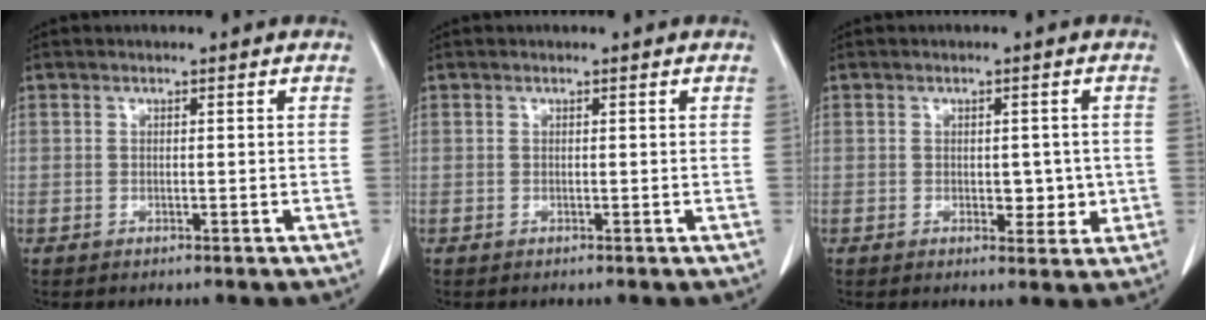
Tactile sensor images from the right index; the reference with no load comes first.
{"total": 0.0}
{"total": 3.9, "force": [-0.4, 2.2, 3.1], "torque": [-0.031, -0.001, 0.001]}